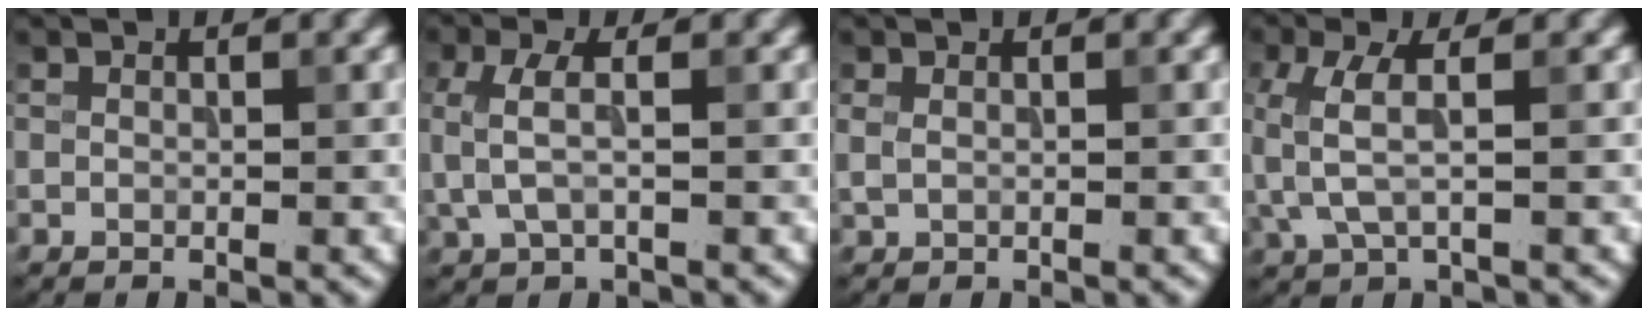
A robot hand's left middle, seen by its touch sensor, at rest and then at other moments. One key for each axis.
{"total": 2.8, "fx": 0.2, "fy": 1.1, "fz": 2.6, "tx": -0.063, "ty": 0.001, "tz": 0.003}
{"total": 0.7, "fx": 0.3, "fy": 0.3, "fz": 0.6, "tx": -0.015, "ty": 0.001, "tz": 0.006}
{"total": 3.4, "fx": 0.2, "fy": 1.2, "fz": 3.2, "tx": -0.087, "ty": 0.001, "tz": 0.000}